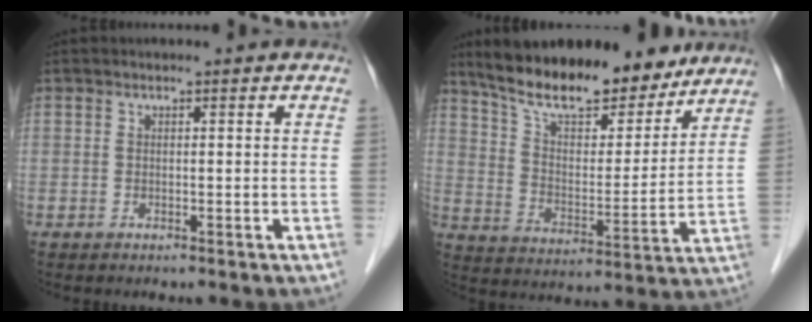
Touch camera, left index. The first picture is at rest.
{"total": 17.8, "force": [15.0, 5.0, 8.2], "torque": [-0.128, 0.001, 0.244]}